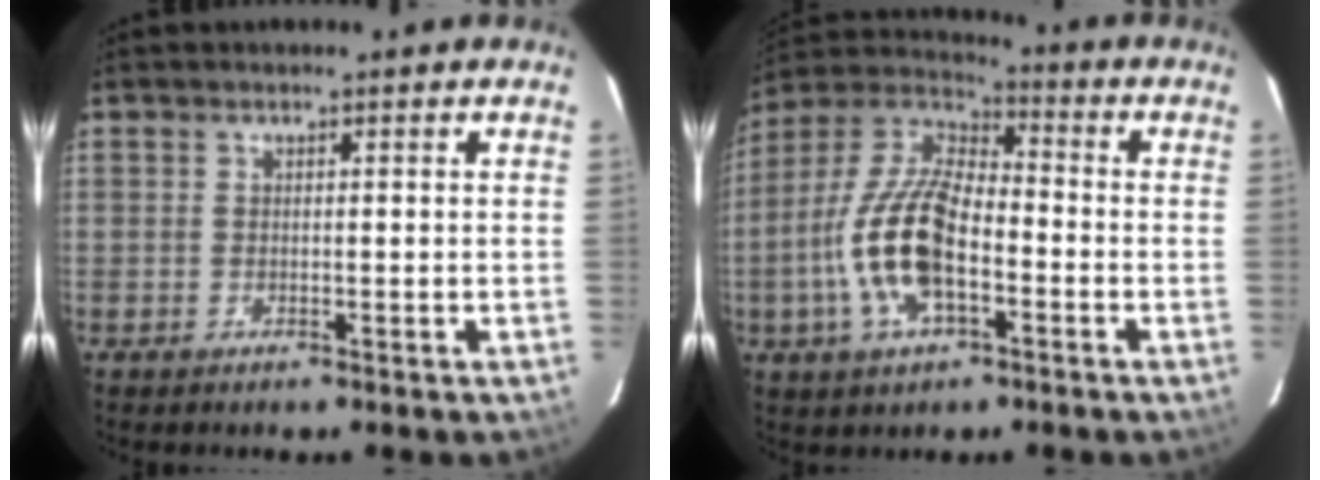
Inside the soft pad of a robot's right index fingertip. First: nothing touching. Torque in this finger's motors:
{"motor_torque": [2.14, 0.00, 1.05, 0.12]}